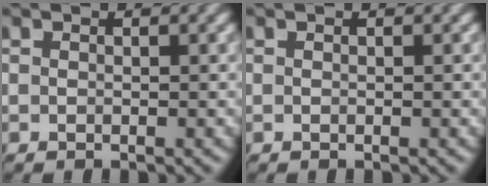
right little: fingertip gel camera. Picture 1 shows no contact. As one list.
[{"total": 0.0}]